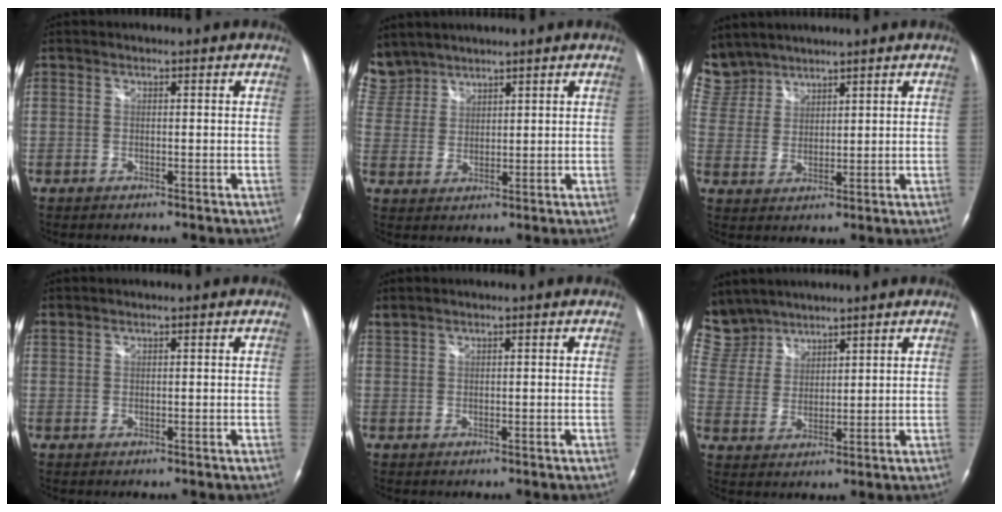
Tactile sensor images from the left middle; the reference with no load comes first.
{"total": 7.9, "force": [6.9, 3.8, 0.5], "torque": [-0.028, 0.012, 0.153]}
{"total": 8.8, "force": [7.8, 4.1, 0.6], "torque": [-0.035, 0.014, 0.173]}
{"total": 0.9, "force": [0.8, -0.1, 0.3], "torque": [-0.021, 0.014, 0.025]}
{"total": 1.0, "force": [1.0, 0.0, 0.3], "torque": [-0.017, 0.020, 0.028]}
{"total": 10.1, "force": [8.8, 4.8, 0.7], "torque": [-0.041, 0.017, 0.193]}